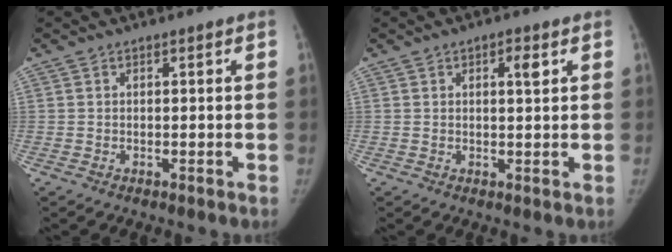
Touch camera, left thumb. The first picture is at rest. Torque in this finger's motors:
{"motor_torque": [-0.05, -0.02, -0.14, -0.09, 0.01]}